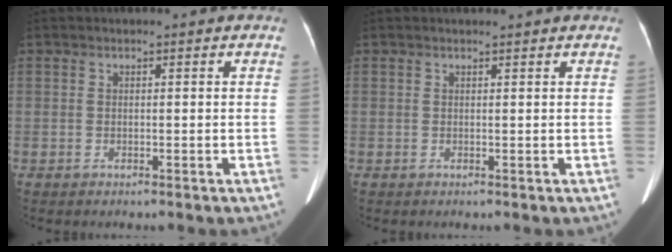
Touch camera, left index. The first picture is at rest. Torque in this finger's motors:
{"motor_torque": [-0.09, -0.27, -0.16, 0.00]}